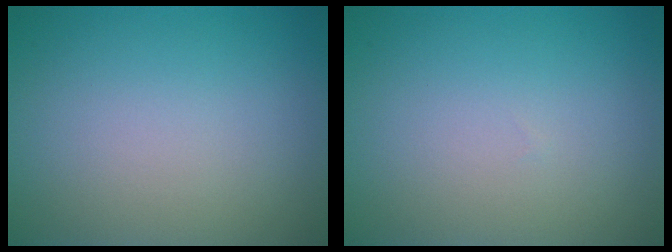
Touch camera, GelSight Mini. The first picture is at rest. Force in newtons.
{"total": 0.0}